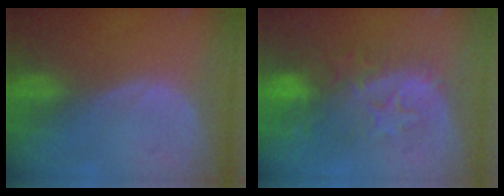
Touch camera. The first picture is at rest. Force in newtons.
{"total": 9.8, "press": 9.1, "slide": 3.5}